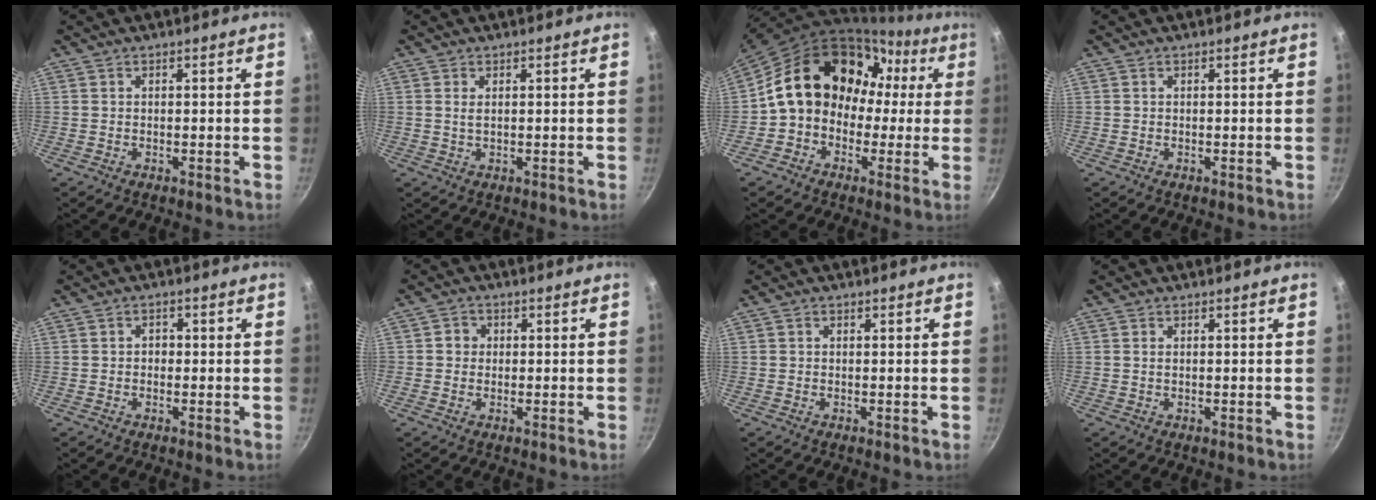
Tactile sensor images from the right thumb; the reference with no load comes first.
{"total": 1.3, "force": [0.3, 0.6, 1.1], "torque": [-0.022, -0.001, 0.007]}
{"total": 17.9, "force": [1.3, 14.4, 10.5], "torque": [-0.135, 0.066, 0.012]}
{"total": 0.0}
{"total": 1.6, "force": [-0.2, 1.4, 0.9], "torque": [-0.007, 0.003, -0.005]}
{"total": 2.5, "force": [0.1, 2.4, 0.7], "torque": [0.004, 0.005, -0.003]}
{"total": 0.5, "force": [0.1, 0.5, 0.2], "torque": [-0.002, 0.004, 0.002]}
{"total": 0.7, "force": [0.1, 0.4, 0.6], "torque": [-0.011, 0.000, 0.003]}